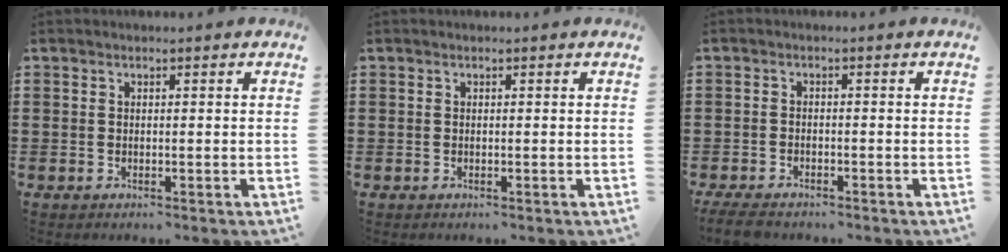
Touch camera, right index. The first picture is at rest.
{"total": 0.0}
{"total": 1.6, "force": [-1.5, 0.3, 0.6], "torque": [-0.021, -0.005, -0.031]}